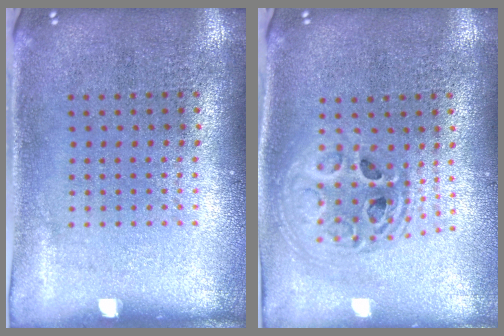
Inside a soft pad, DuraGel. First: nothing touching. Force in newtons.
{"total": 2.0, "press": 1.6, "slide": 1.2}